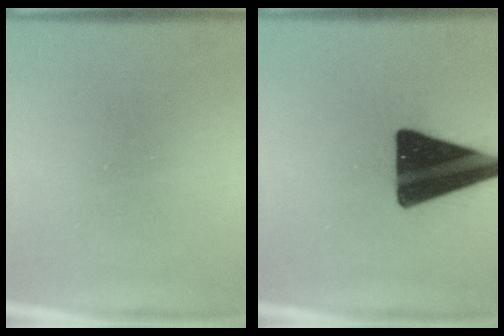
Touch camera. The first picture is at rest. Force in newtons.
{"total": 18.3}